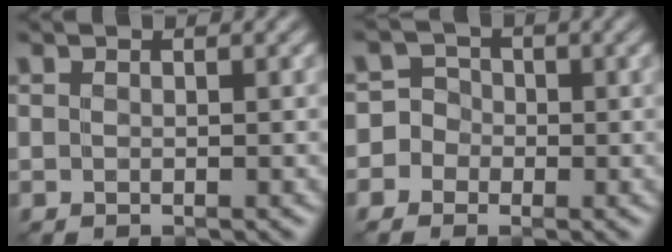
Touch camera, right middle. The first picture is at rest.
{"total": 4.3, "force": [-1.9, 3.9, 0.4], "torque": [0.015, 0.015, -0.056]}